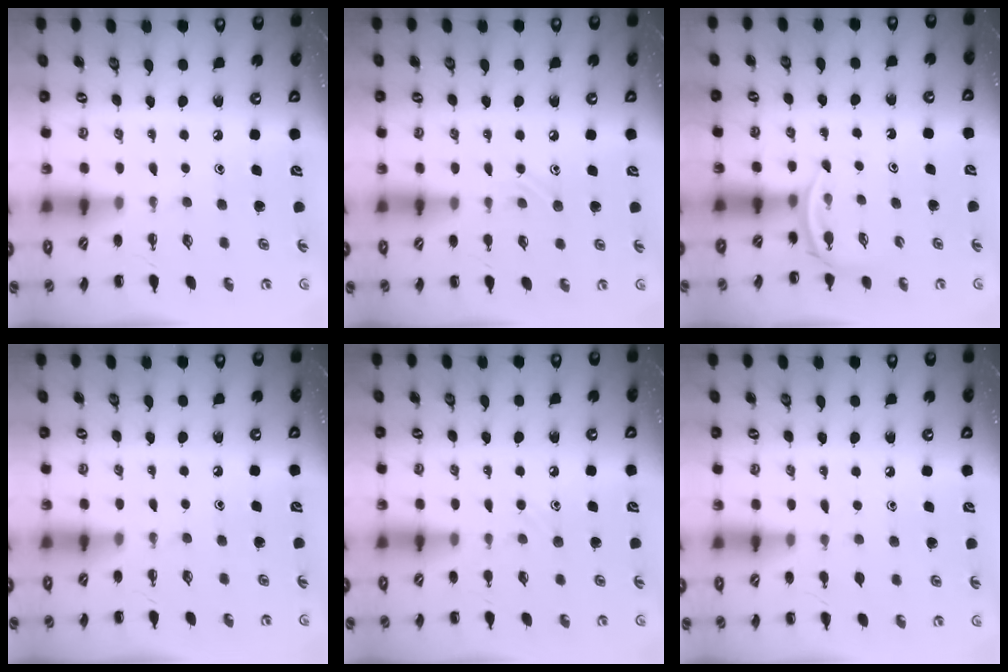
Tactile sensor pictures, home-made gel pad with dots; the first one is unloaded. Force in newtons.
{"total": 6.7, "press": 6.5, "slide": 1.8}
{"total": 2.6, "press": 2.5, "slide": 0.8}
{"total": 0.0}
{"total": 6.6, "press": 6.2, "slide": 2.4}
{"total": 4.2, "press": 3.9, "slide": 1.4}